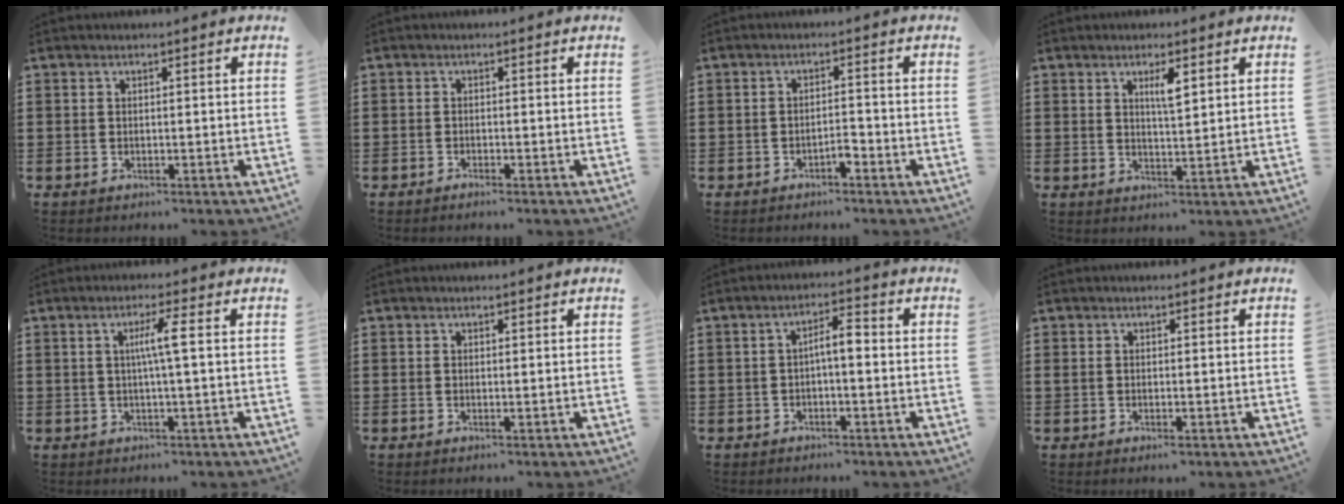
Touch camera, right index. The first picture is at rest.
{"total": 1.0, "force": [-1.0, -0.1, 0.2], "torque": [-0.006, -0.001, -0.019]}
{"total": 2.0, "force": [-1.5, 0.4, 1.3], "torque": [-0.028, 0.002, -0.029]}
{"total": 3.0, "force": [1.4, 0.6, 2.6], "torque": [-0.047, -0.001, 0.020]}
{"total": 3.9, "force": [0.3, -0.3, 3.9], "torque": [-0.075, -0.002, -0.001]}
{"total": 0.0}
{"total": 3.3, "force": [-0.5, 0.9, 3.2], "torque": [-0.060, 0.009, -0.013]}
{"total": 0.8, "force": [-0.2, 0.1, 0.7], "torque": [-0.014, -0.004, -0.002]}